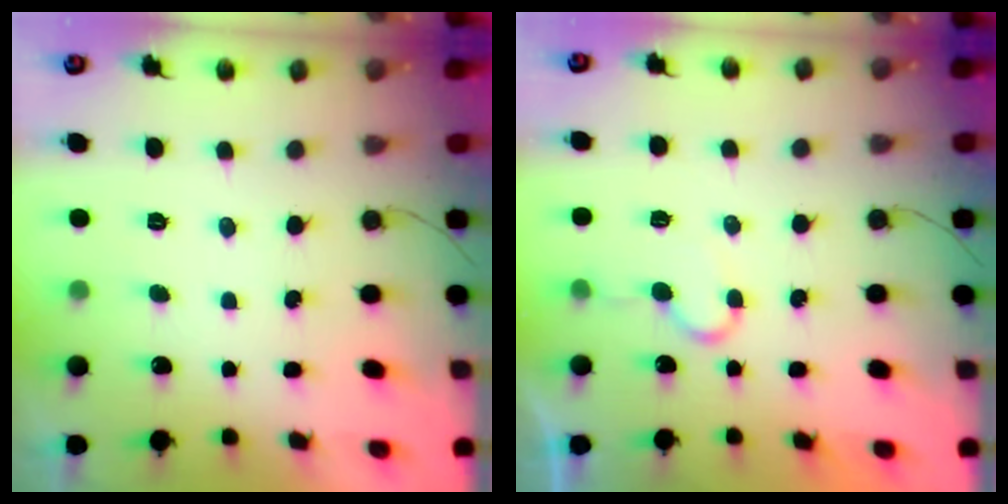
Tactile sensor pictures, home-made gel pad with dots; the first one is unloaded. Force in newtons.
{"total": 4.7, "press": 4.7, "slide": 0.3}